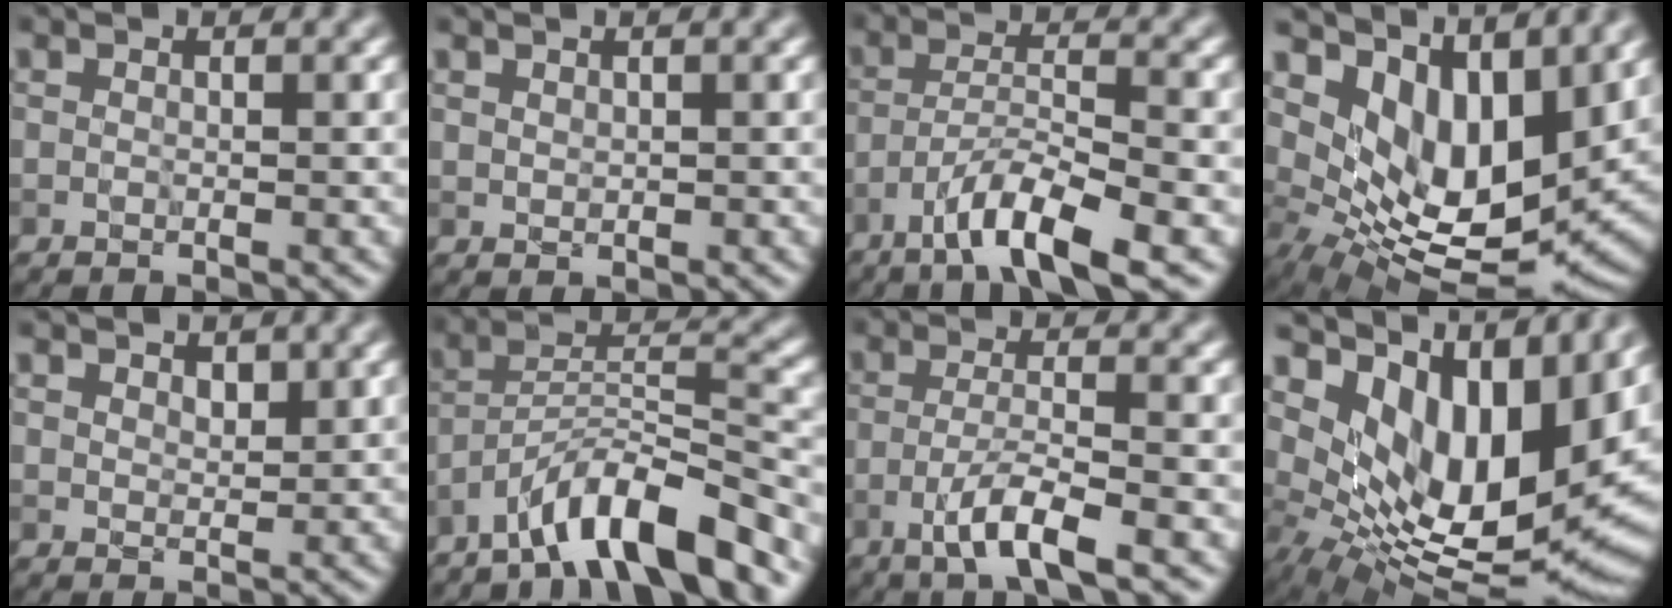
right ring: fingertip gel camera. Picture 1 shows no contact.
{"total": 0.9, "force": [0.7, 0.5, 0.1], "torque": [-0.002, 0.000, 0.017]}
{"total": 6.0, "force": [-4.0, 0.9, 4.4], "torque": [-0.071, 0.007, -0.080]}
{"total": 10.1, "force": [4.9, 4.9, 7.3], "torque": [-0.138, -0.016, 0.098]}
{"total": 1.9, "force": [1.4, 1.1, 0.7], "torque": [-0.013, 0.001, 0.023]}
{"total": 8.6, "force": [-6.7, 1.6, 5.2], "torque": [-0.079, 0.014, -0.120]}
{"total": 4.5, "force": [-2.4, 0.7, 3.7], "torque": [-0.068, 0.003, -0.051]}
{"total": 14.2, "force": [5.9, 6.9, 11.0], "torque": [-0.188, 0.003, 0.113]}